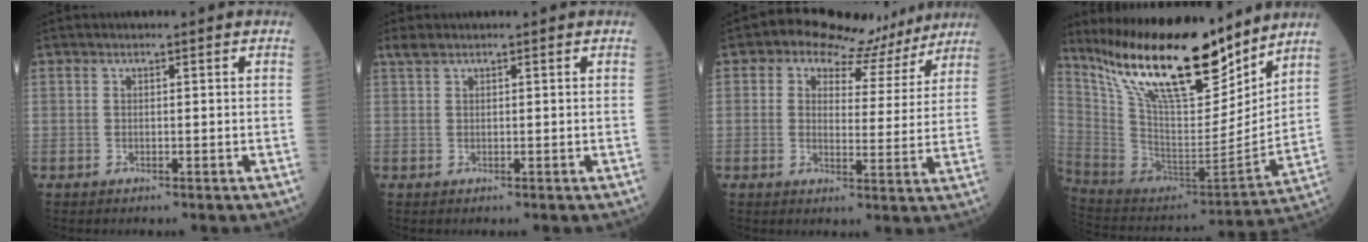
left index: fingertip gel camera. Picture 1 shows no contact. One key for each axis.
{"total": 1.7, "fx": 1.4, "fy": 0.6, "fz": 0.9, "tx": -0.022, "ty": 0.017, "tz": 0.027}
{"total": 10.0, "fx": 8.0, "fy": 5.3, "fz": 2.9, "tx": -0.030, "ty": 0.013, "tz": 0.086}
{"total": 23.6, "fx": 18.0, "fy": 5.6, "fz": 14.2, "tx": -0.250, "ty": -0.017, "tz": 0.319}